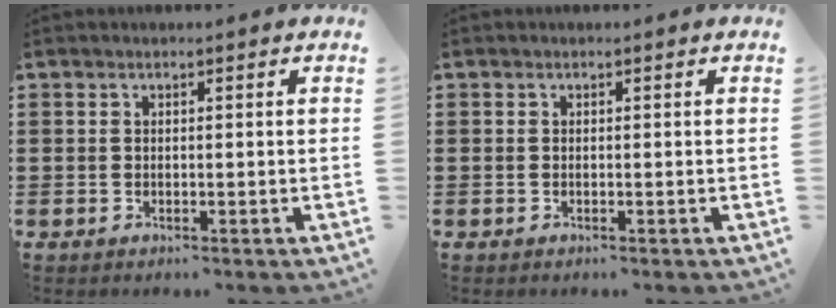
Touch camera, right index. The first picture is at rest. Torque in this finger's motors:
{"motor_torque": [0.98, 1.16, -0.02, -0.01]}